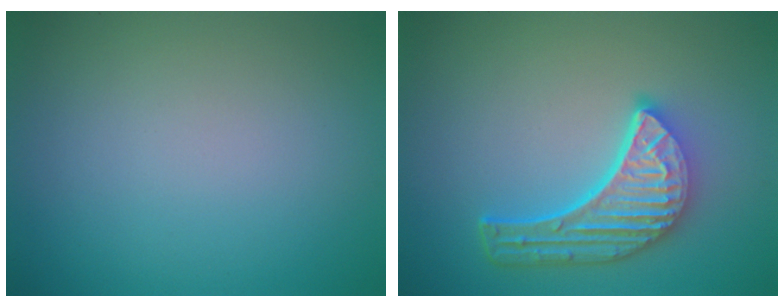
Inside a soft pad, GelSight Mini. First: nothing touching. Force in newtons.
{"total": 6.0, "press": 4.6, "slide": 3.9}